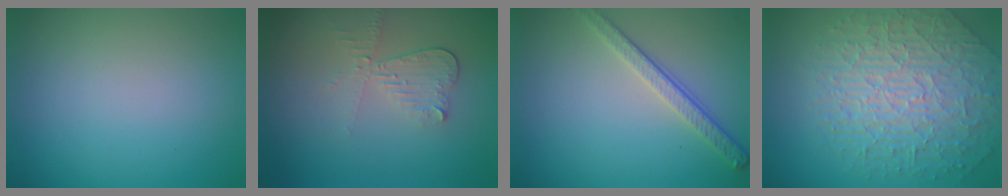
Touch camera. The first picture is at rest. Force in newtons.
{"total": 3.0, "press": 2.6, "slide": 1.4}
{"total": 2.8, "press": 2.5, "slide": 1.2}
{"total": 6.7, "press": 5.5, "slide": 3.7}